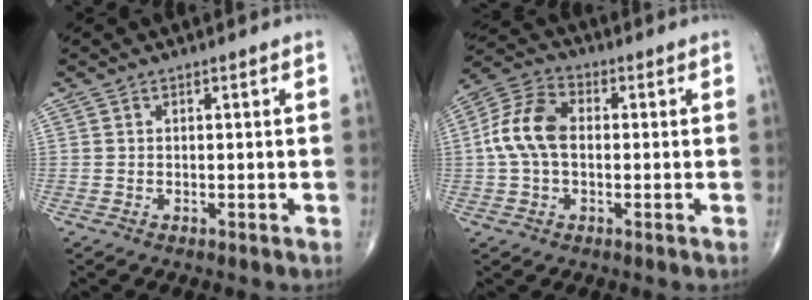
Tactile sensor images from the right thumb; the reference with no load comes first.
{"total": 10.0, "force": [0.2, 6.4, 7.6], "torque": [-0.156, 0.029, -0.006]}